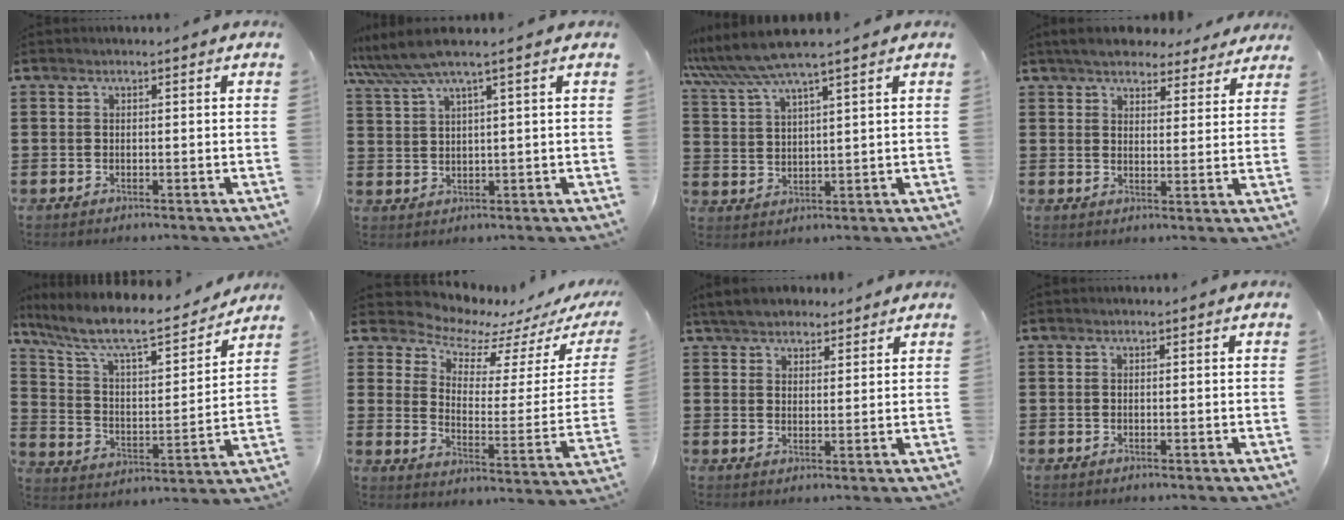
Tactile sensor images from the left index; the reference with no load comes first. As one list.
[{"total": 4.6, "force": [3.2, -0.2, 3.3], "torque": [-0.083, -0.007, 0.051]}, {"total": 6.3, "force": [5.1, -0.2, 3.6], "torque": [-0.087, -0.018, 0.089]}, {"total": 5.6, "force": [5.2, 1.3, 1.4], "torque": [-0.046, -0.012, 0.097]}, {"total": 9.1, "force": [7.6, 1.3, 4.9], "torque": [-0.128, -0.052, 0.125]}, {"total": 5.5, "force": [5.1, 1.7, 0.9], "torque": [-0.048, -0.051, 0.084]}, {"total": 4.7, "force": [4.2, 1.6, 1.2], "torque": [-0.037, 0.001, 0.080]}, {"total": 0.0}]